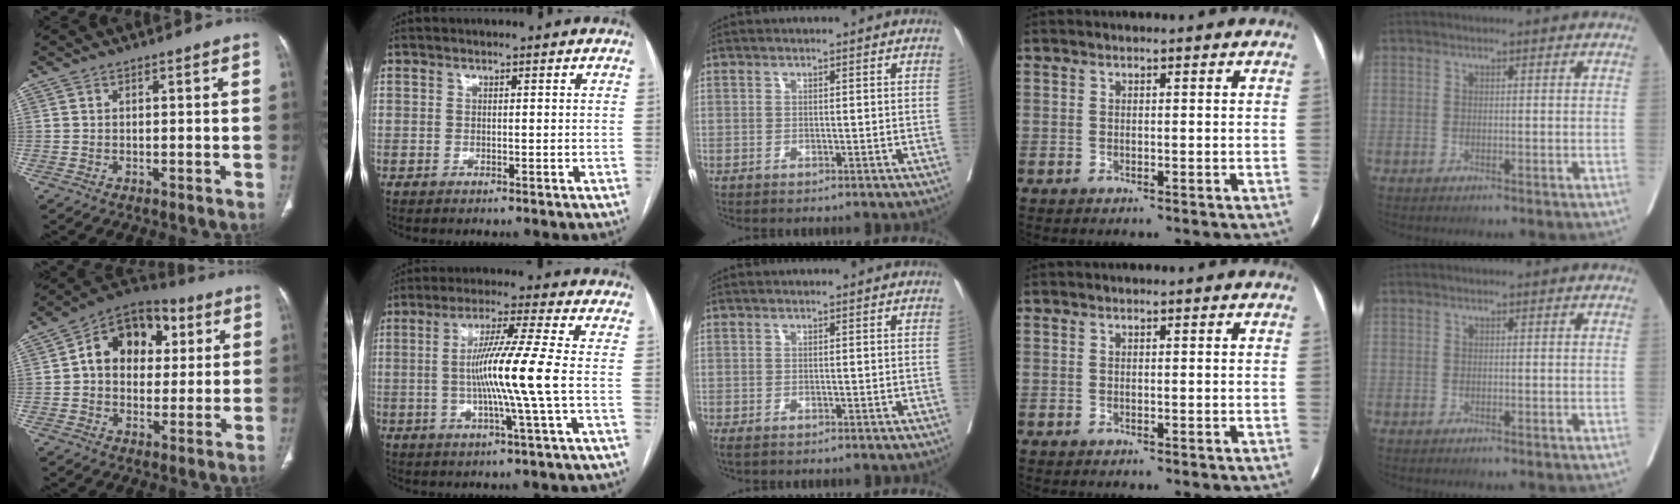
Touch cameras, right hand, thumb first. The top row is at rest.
{"thumb": {"total": 14.8, "force": [3.3, 10.9, 9.5], "torque": [-0.101, 0.014, 0.042]}, "index": {"total": 10.7, "force": [-1.0, -1.9, 10.5], "torque": [-0.194, -0.006, -0.019]}, "middle": {"total": 1.3, "force": [-1.0, 0.4, 0.7], "torque": [-0.010, -0.006, -0.015]}}